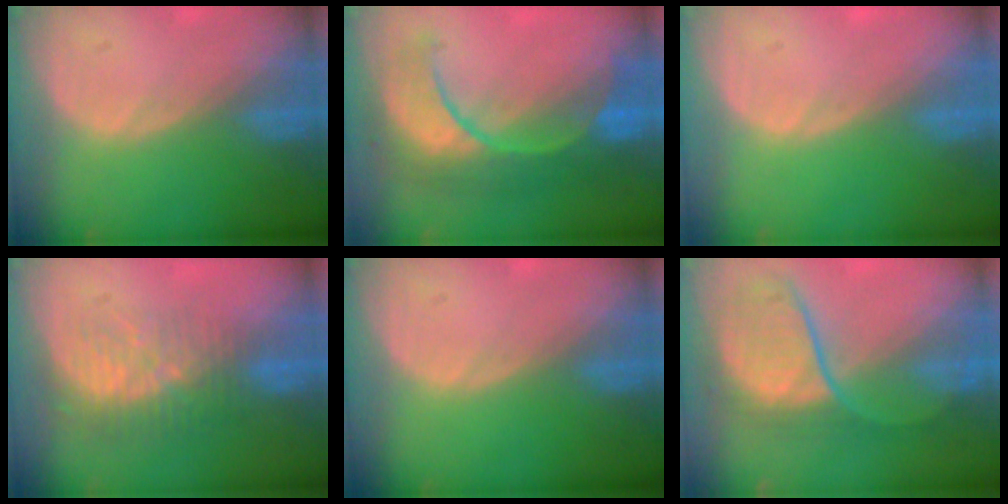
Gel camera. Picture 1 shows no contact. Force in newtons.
{"total": 9.6, "press": 9.6, "slide": 0.7}
{"total": 0.0}
{"total": 8.6, "press": 7.4, "slide": 4.5}
{"total": 0.0}
{"total": 8.8, "press": 8.4, "slide": 2.6}